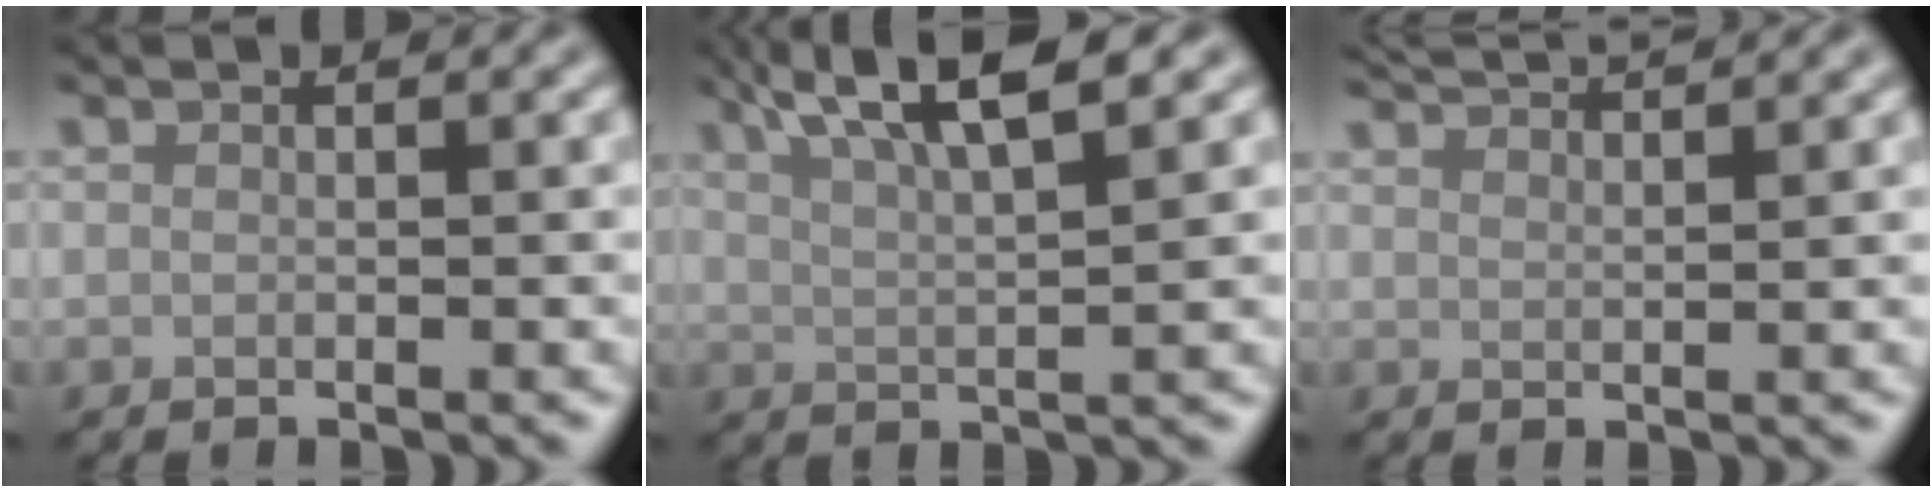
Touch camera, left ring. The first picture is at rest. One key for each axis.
{"total": 6.1, "fx": 3.5, "fy": 1.3, "fz": 4.8, "tx": -0.072, "ty": 0.018, "tz": 0.061}
{"total": 4.8, "fx": 4.3, "fy": 0.8, "fz": 2.0, "tx": -0.014, "ty": 0.022, "tz": 0.047}